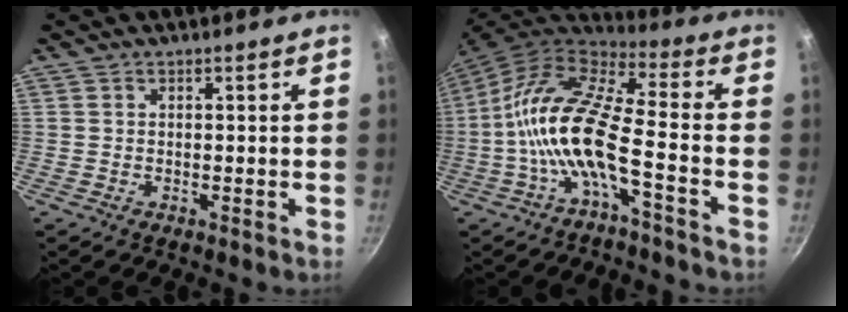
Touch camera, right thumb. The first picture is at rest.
{"total": 14.8, "force": [-4.1, 4.4, 13.5], "torque": [-0.273, 0.048, -0.094]}